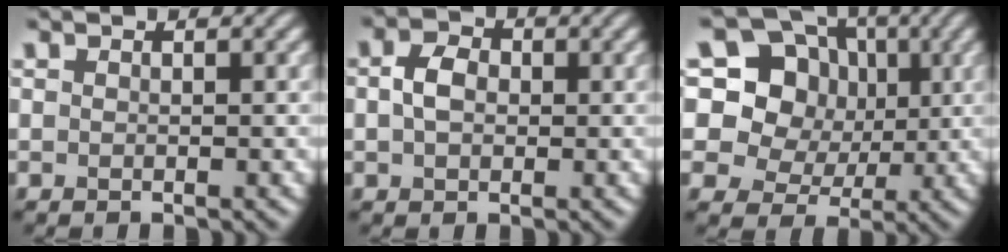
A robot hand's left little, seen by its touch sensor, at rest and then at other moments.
{"total": 3.0, "force": [0.2, 2.2, 2.0], "torque": [-0.045, 0.005, -0.002]}
{"total": 14.1, "force": [4.6, 12.1, 5.6], "torque": [-0.131, 0.038, 0.076]}